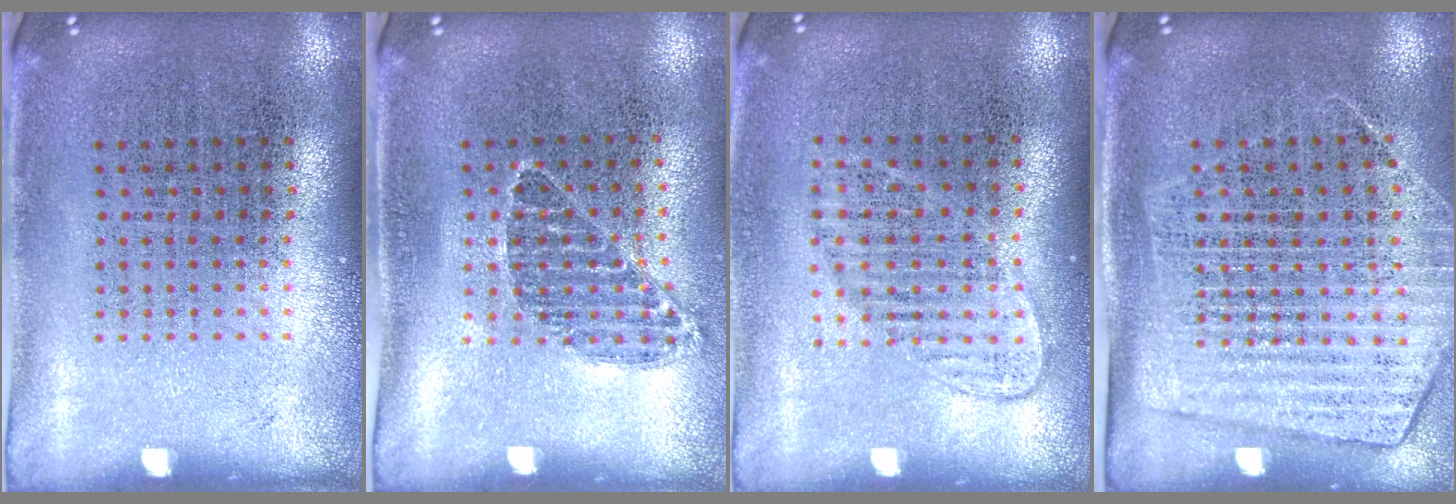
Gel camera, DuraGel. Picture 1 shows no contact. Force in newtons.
{"total": 0.9, "press": 0.7, "slide": 0.5}
{"total": 1.2, "press": 1.0, "slide": 0.6}
{"total": 1.8, "press": 1.5, "slide": 0.9}